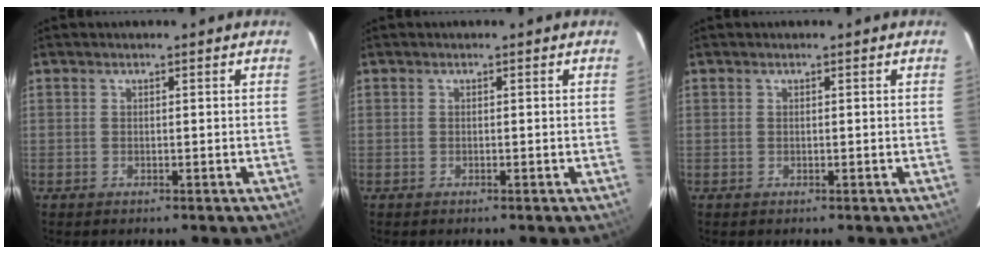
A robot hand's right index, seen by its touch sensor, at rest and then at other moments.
{"total": 0.0}
{"total": 0.0}